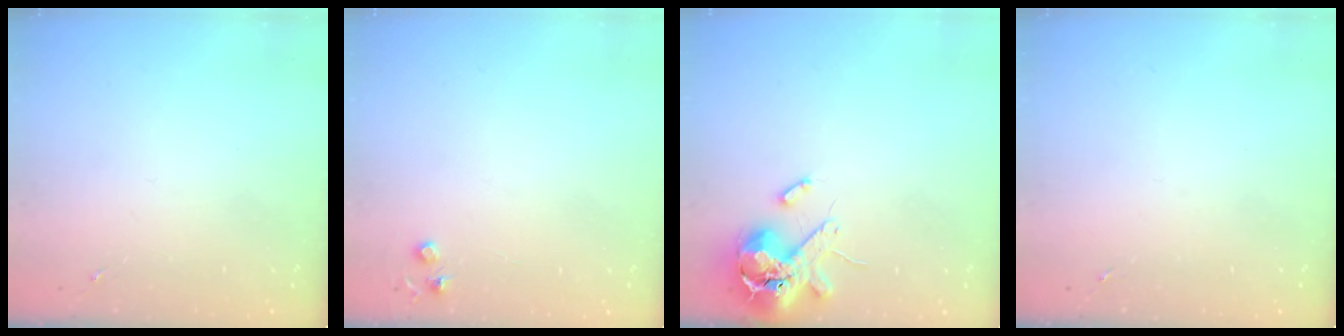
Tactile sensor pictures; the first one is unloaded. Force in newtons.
{"total": 4.2, "press": 4.1, "slide": 0.7}
{"total": 12.8, "press": 12.6, "slide": 2.0}
{"total": 0.0}